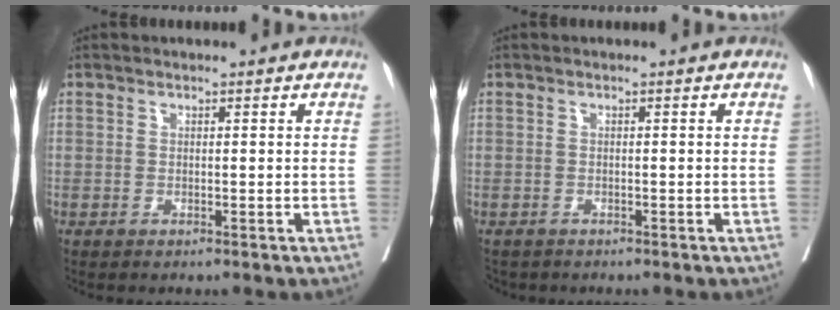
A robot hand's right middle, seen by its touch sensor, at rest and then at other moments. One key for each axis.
{"total": 2.6, "fx": -2.2, "fy": 1.4, "fz": 0.4, "tx": -0.010, "ty": -0.003, "tz": -0.034}